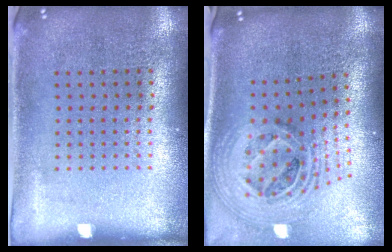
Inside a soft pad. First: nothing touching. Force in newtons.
{"total": 2.6, "press": 1.8, "slide": 1.9}